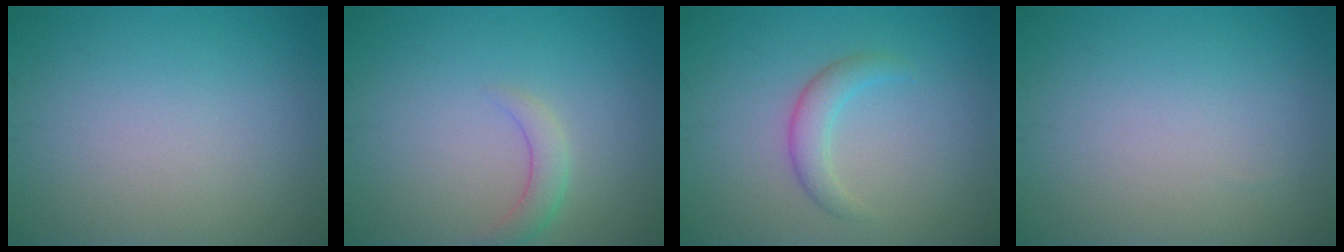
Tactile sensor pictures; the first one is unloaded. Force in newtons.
{"total": 1.9, "press": 1.9, "slide": 0.2}
{"total": 2.2, "press": 2.2, "slide": 0.2}
{"total": 0.0}